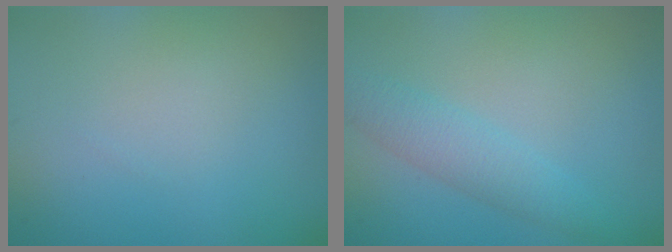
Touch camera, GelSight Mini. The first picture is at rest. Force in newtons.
{"total": 2.9, "press": 2.9, "slide": 0.1}